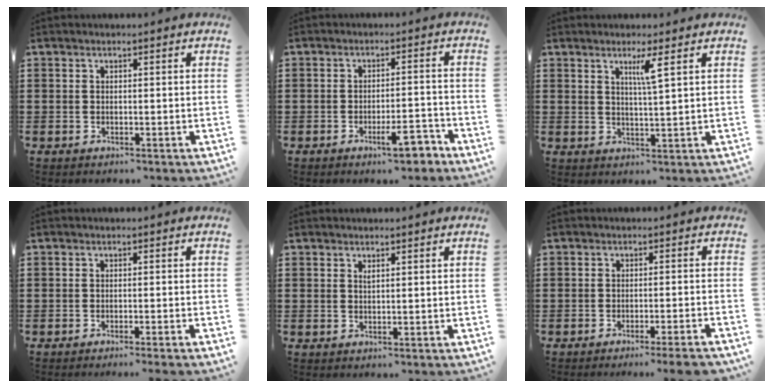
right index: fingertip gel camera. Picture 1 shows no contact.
{"total": 5.4, "force": [-3.8, 1.5, 3.6], "torque": [-0.055, 0.005, -0.064]}
{"total": 3.2, "force": [1.8, -0.3, 2.6], "torque": [-0.047, -0.009, 0.026]}
{"total": 1.4, "force": [-1.1, -0.5, 0.7], "torque": [-0.013, -0.004, -0.021]}
{"total": 0.6, "force": [0.4, 0.1, 0.4], "torque": [-0.010, 0.000, 0.009]}
{"total": 2.9, "force": [-2.3, -0.7, 1.6], "torque": [-0.026, -0.009, -0.045]}